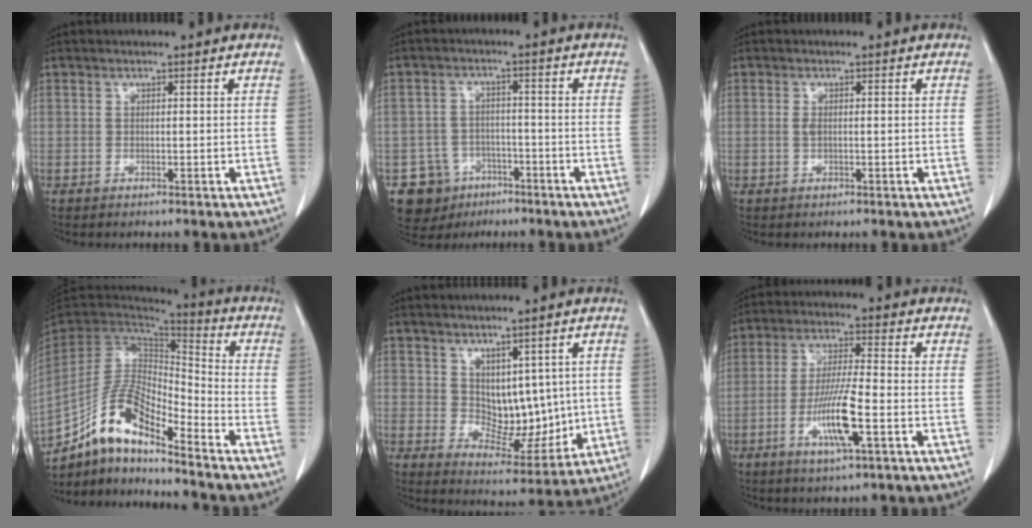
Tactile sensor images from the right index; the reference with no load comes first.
{"total": 7.9, "force": [-4.2, 6.7, 0.9], "torque": [-0.019, 0.011, -0.057]}
{"total": 0.9, "force": [0.1, 0.3, 0.8], "torque": [-0.018, 0.001, 0.003]}
{"total": 13.6, "force": [-10.2, 3.2, 8.3], "torque": [-0.162, 0.019, -0.192]}
{"total": 8.2, "force": [1.6, 5.3, 6.0], "torque": [-0.075, 0.001, 0.049]}
{"total": 9.1, "force": [-3.1, 0.5, 8.6], "torque": [-0.166, -0.010, -0.058]}